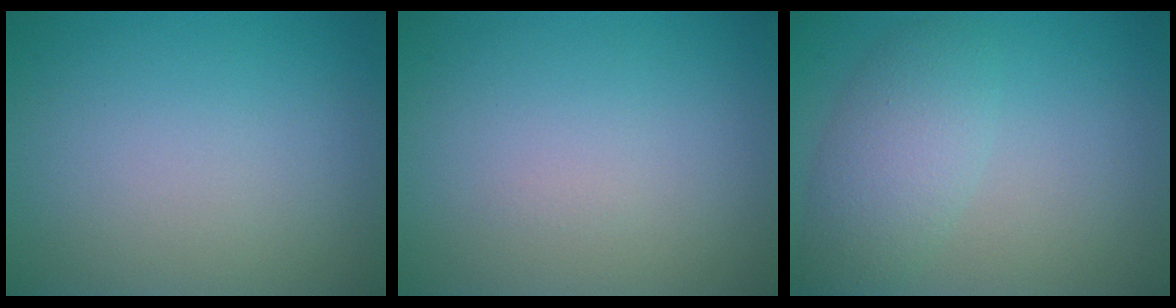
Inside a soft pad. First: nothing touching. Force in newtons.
{"total": 0.0}
{"total": 4.0, "press": 4.0, "slide": 0.2}